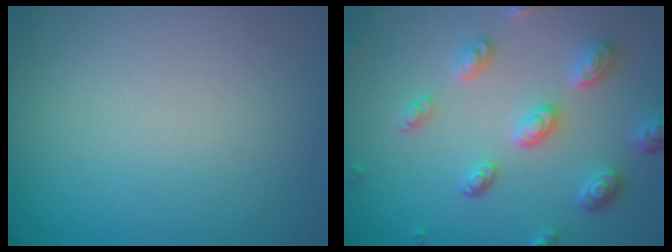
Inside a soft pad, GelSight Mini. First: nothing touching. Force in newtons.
{"total": 5.1, "press": 3.8, "slide": 3.3}